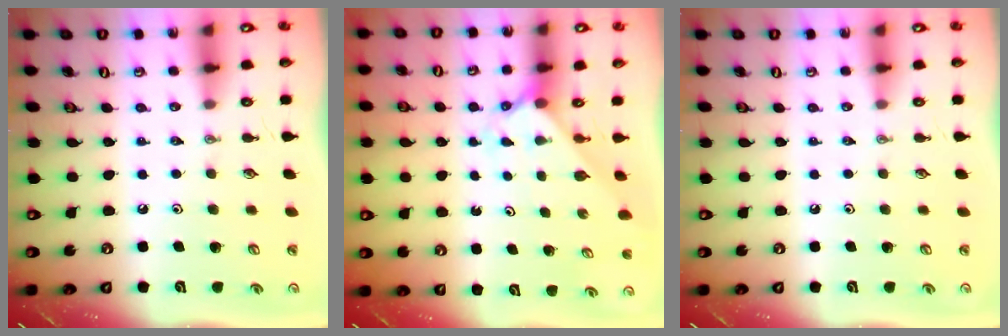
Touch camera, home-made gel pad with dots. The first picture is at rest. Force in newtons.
{"total": 2.1, "press": 2.1, "slide": 0.2}
{"total": 0.0}